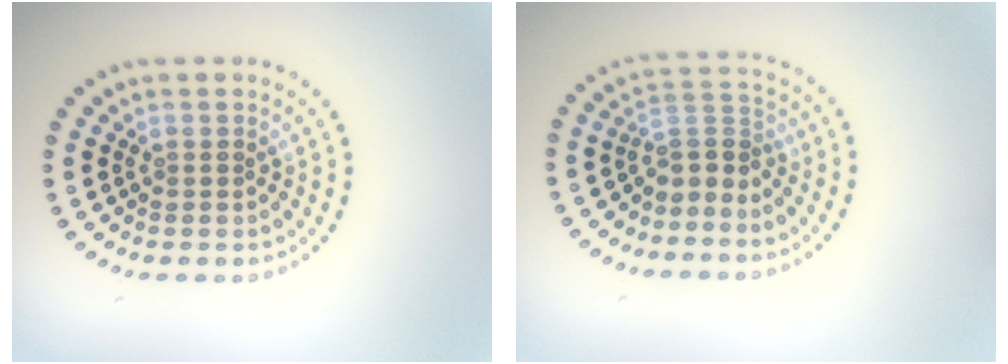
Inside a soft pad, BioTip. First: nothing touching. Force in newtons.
{"total": 2.9, "press": 2.0, "slide": 2.0}